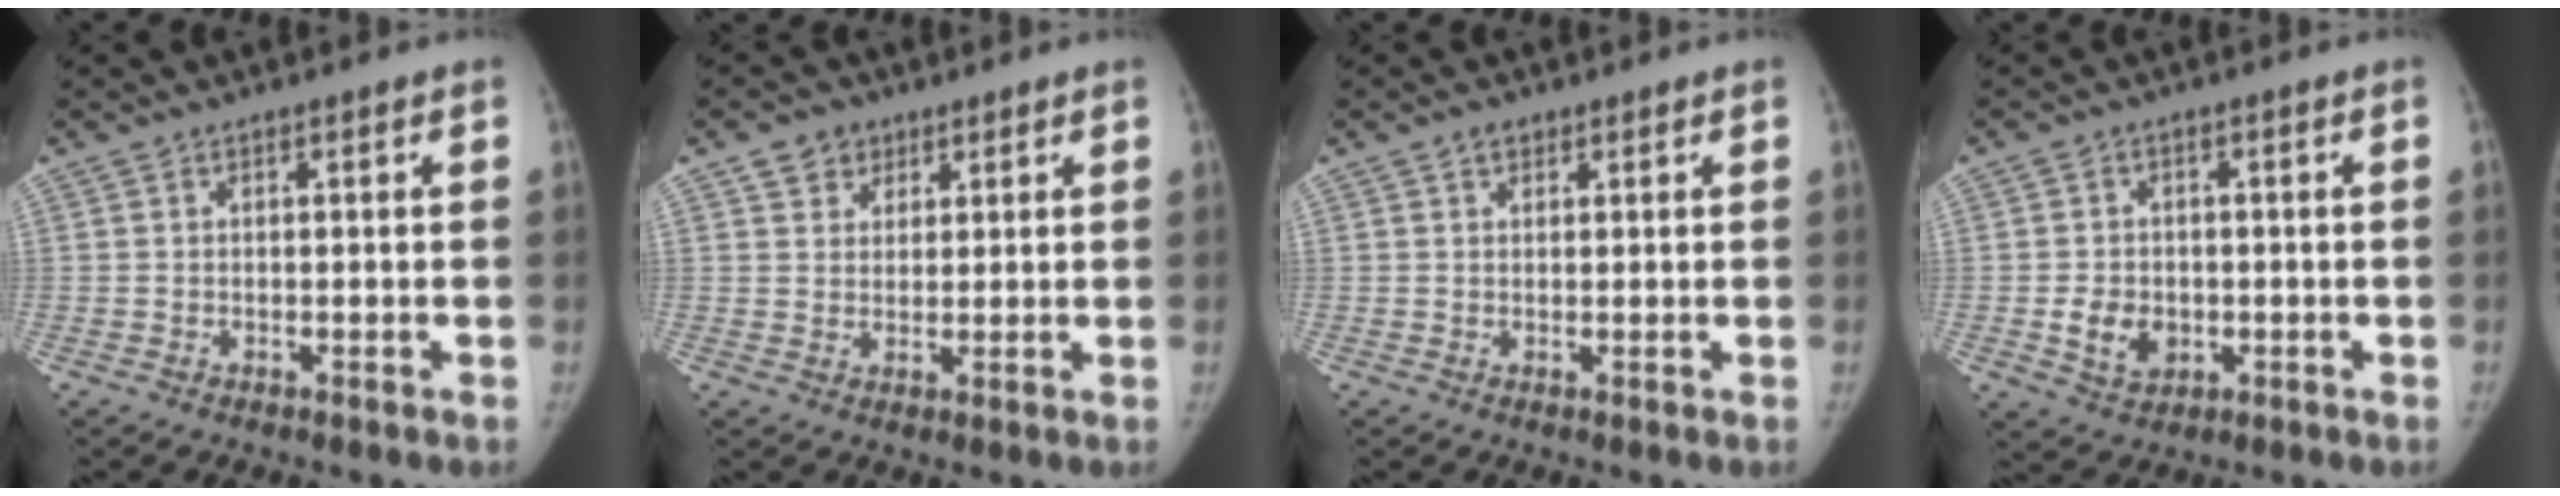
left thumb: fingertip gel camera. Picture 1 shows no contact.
{"total": 4.4, "force": [2.6, 3.4, 1.1], "torque": [0.004, -0.014, 0.042]}
{"total": 1.7, "force": [1.0, 1.2, 0.6], "torque": [0.000, -0.004, 0.014]}
{"total": 6.0, "force": [-1.2, 4.8, 3.4], "torque": [-0.043, 0.001, -0.013]}